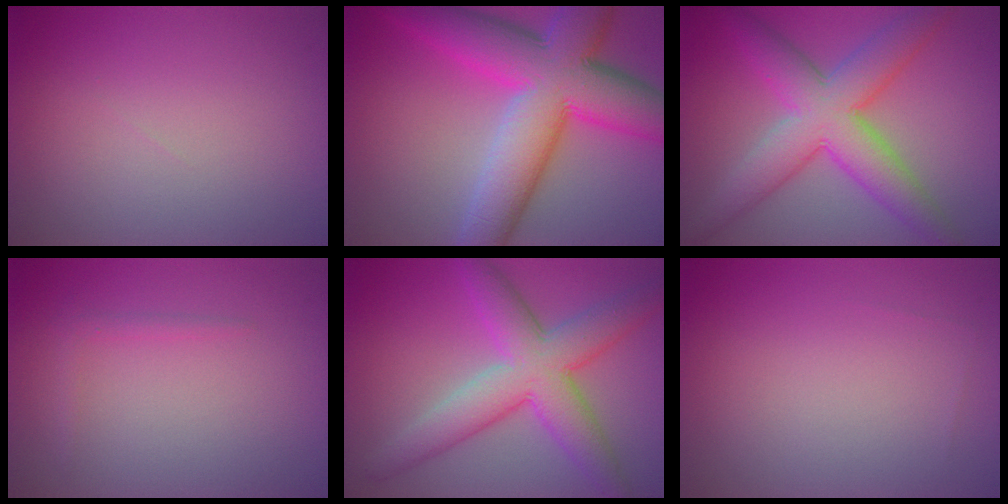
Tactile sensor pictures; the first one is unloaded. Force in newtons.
{"total": 12.8, "press": 12.8, "slide": 0.2}
{"total": 8.2, "press": 8.2, "slide": 0.2}
{"total": 1.1, "press": 1.1, "slide": 0.1}
{"total": 7.5, "press": 7.5, "slide": 0.2}
{"total": 0.0}